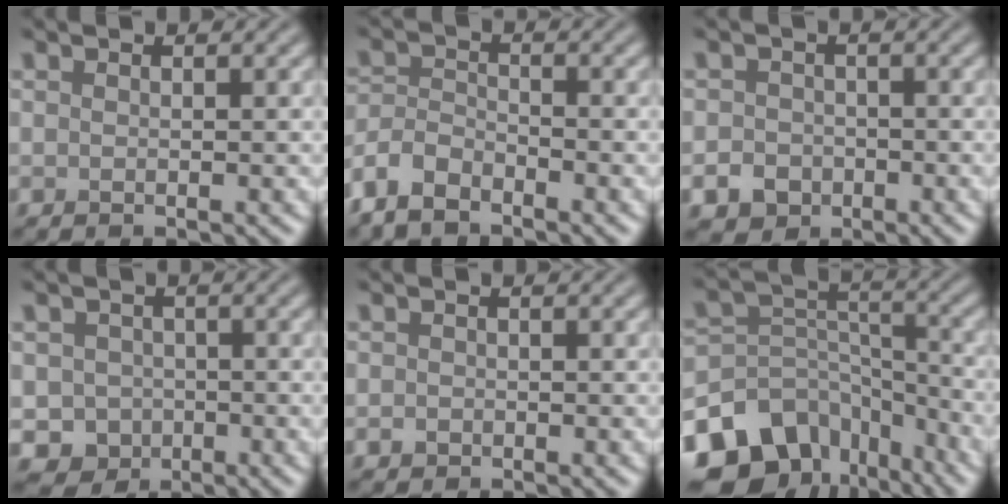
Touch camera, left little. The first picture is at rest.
{"total": 3.9, "force": [-3.2, 1.5, 1.5], "torque": [-0.030, -0.002, -0.073]}
{"total": 3.7, "force": [-1.9, 3.1, 0.9], "torque": [0.004, -0.009, -0.038]}
{"total": 4.5, "force": [-1.7, 4.1, 0.9], "torque": [0.004, -0.007, -0.030]}
{"total": 0.8, "force": [-0.4, 0.7, 0.2], "torque": [-0.001, -0.006, -0.010]}
{"total": 13.4, "force": [-9.2, 8.5, 4.6], "torque": [-0.102, 0.005, -0.145]}